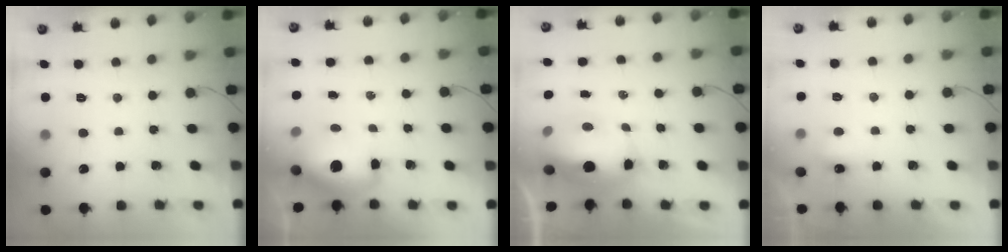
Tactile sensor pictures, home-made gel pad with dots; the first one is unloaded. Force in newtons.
{"total": 11.6, "press": 11.2, "slide": 3.1}
{"total": 11.7, "press": 11.5, "slide": 2.4}
{"total": 3.5, "press": 3.4, "slide": 0.7}